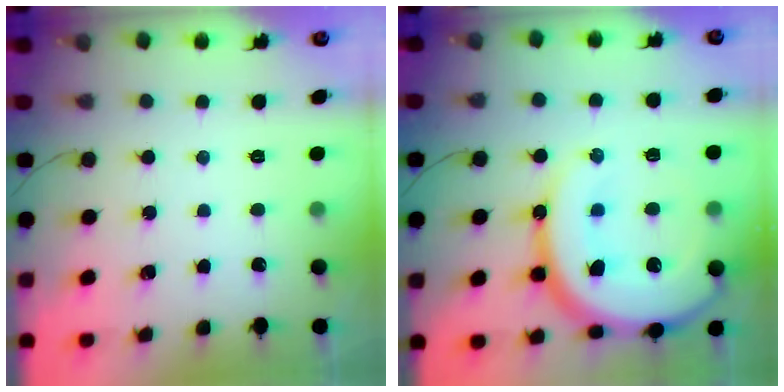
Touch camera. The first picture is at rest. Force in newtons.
{"total": 23.0, "press": 22.9, "slide": 2.4}